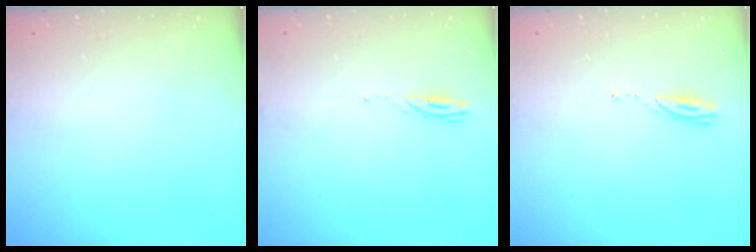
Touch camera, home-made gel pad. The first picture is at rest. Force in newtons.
{"total": 2.4, "press": 2.4, "slide": 0.3}
{"total": 3.0, "press": 3.0, "slide": 0.1}